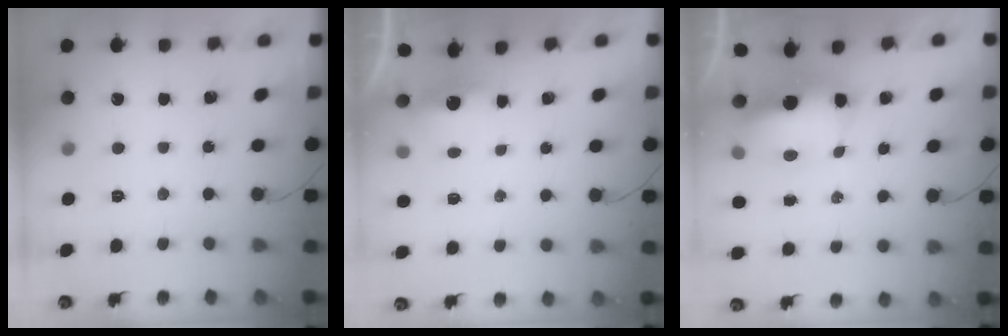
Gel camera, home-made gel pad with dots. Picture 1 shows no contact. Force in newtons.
{"total": 3.1, "press": 2.9, "slide": 1.1}
{"total": 8.8, "press": 8.7, "slide": 1.6}